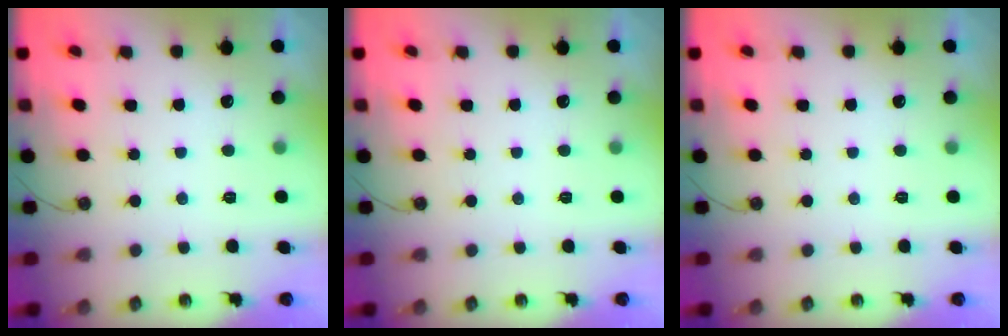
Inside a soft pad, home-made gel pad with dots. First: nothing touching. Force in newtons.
{"total": 0.0}
{"total": 0.0}